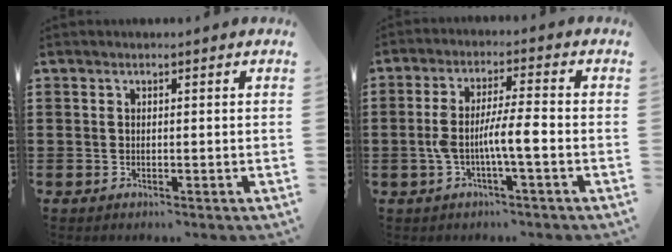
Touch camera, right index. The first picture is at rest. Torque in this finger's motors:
{"motor_torque": [1.44, -0.10, 0.82, 0.21]}